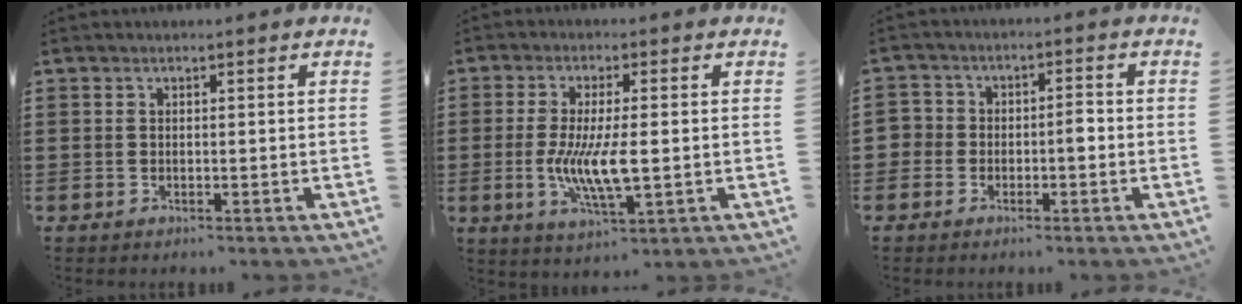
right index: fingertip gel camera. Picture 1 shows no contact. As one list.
[{"total": 8.1, "force": [-1.0, 2.4, 7.7], "torque": [-0.167, -0.013, -0.024]}, {"total": 2.9, "force": [-1.0, 2.1, 1.7], "torque": [-0.039, 0.006, -0.023]}]